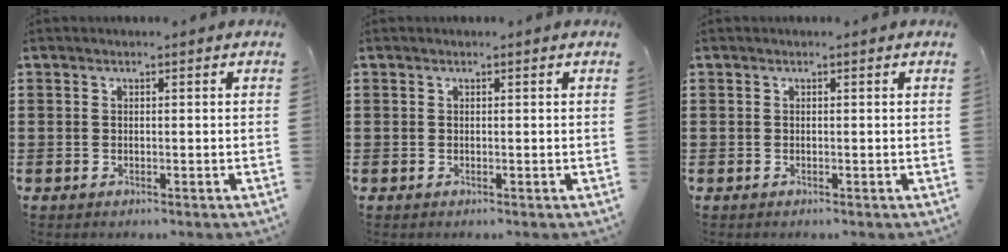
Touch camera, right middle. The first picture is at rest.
{"total": 0.0}
{"total": 0.0}